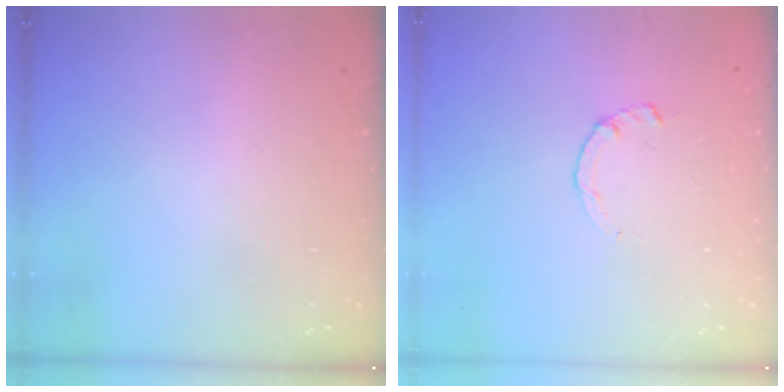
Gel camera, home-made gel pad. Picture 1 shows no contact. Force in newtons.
{"total": 2.2, "press": 2.2, "slide": 0.2}